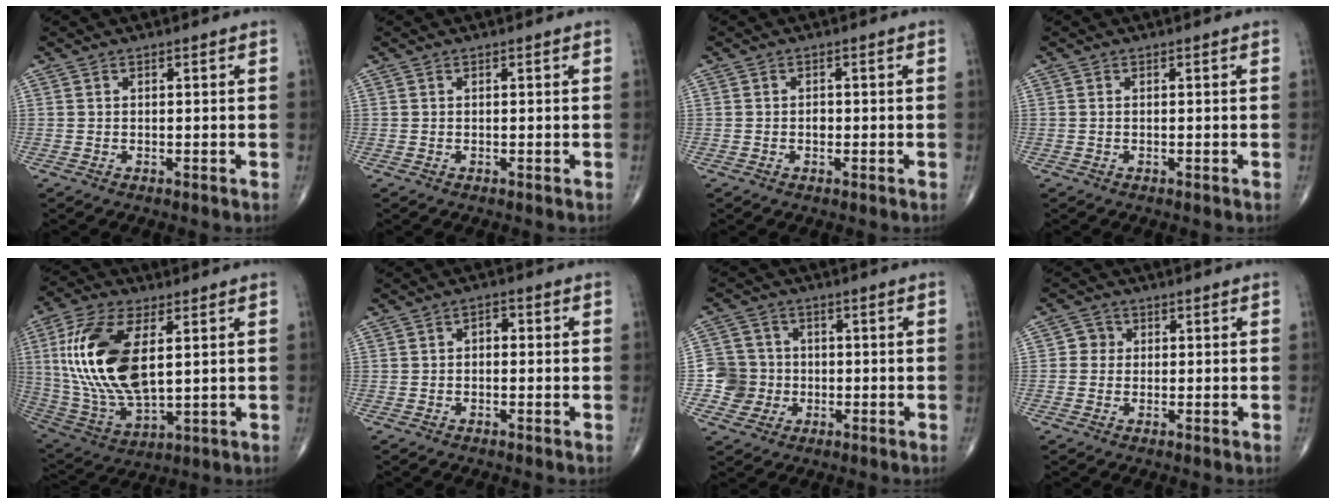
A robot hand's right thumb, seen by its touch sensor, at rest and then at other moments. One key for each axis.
{"total": 0.0}
{"total": 1.1, "fx": -0.2, "fy": 0.8, "fz": 0.7, "tx": -0.007, "ty": 0.003, "tz": -0.005}
{"total": 0.0}
{"total": 20.4, "fx": 4.0, "fy": 9.8, "fz": 17.4, "tx": -0.363, "ty": -0.019, "tz": 0.080}
{"total": 2.2, "fx": 0.1, "fy": 1.5, "fz": 1.7, "tx": -0.012, "ty": 0.009, "tz": -0.006}
{"total": 6.8, "fx": -1.2, "fy": 6.7, "fz": 0.6, "tx": 0.023, "ty": 0.015, "tz": -0.028}
{"total": 2.7, "fx": 0.2, "fy": 2.6, "fz": 0.7, "tx": 0.008, "ty": 0.007, "tz": -0.004}